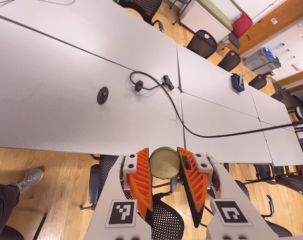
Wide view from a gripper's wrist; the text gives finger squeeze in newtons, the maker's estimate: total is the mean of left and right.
{"total": 10.4, "left": 10.8, "right": 10.0}